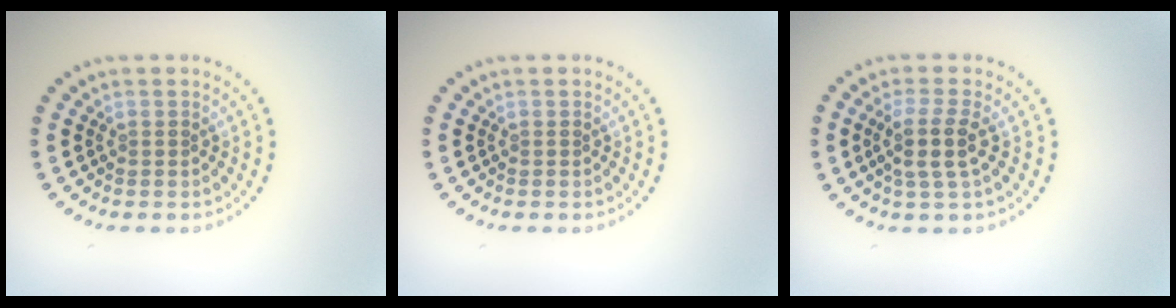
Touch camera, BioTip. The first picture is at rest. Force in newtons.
{"total": 0.0}
{"total": 2.8, "press": 2.3, "slide": 1.6}